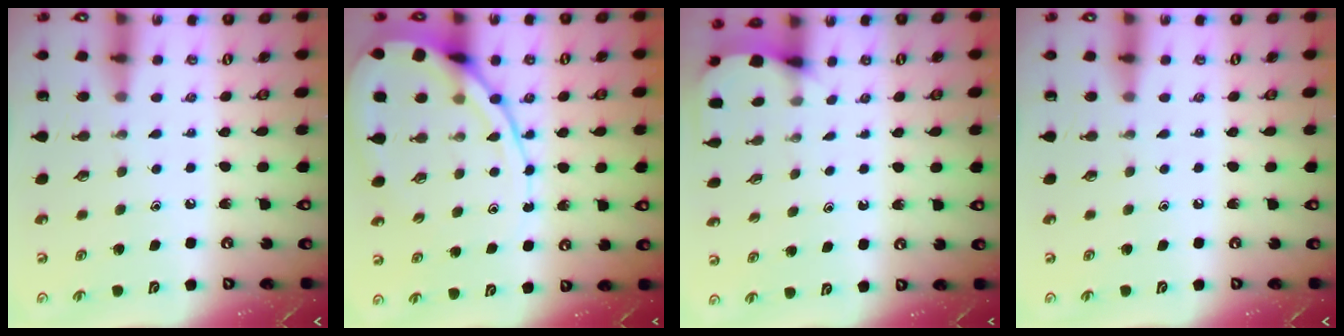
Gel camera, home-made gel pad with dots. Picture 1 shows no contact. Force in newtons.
{"total": 12.0, "press": 12.0, "slide": 0.9}
{"total": 2.8, "press": 2.8, "slide": 0.3}
{"total": 0.0}